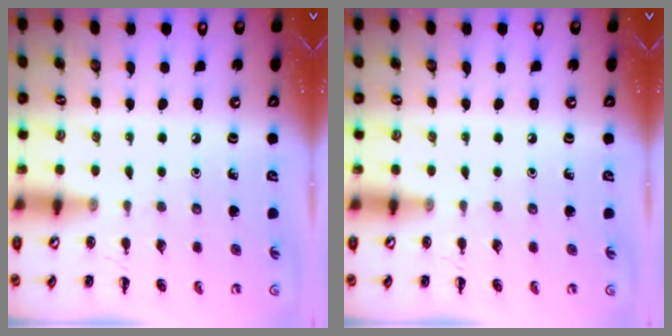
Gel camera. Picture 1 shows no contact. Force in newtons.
{"total": 0.0}